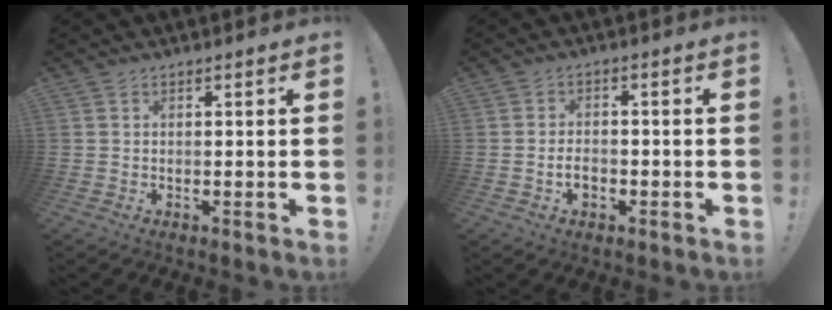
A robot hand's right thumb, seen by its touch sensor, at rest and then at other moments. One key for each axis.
{"total": 4.0, "fx": -1.7, "fy": 2.5, "fz": 2.6, "tx": -0.042, "ty": 0.005, "tz": -0.032}